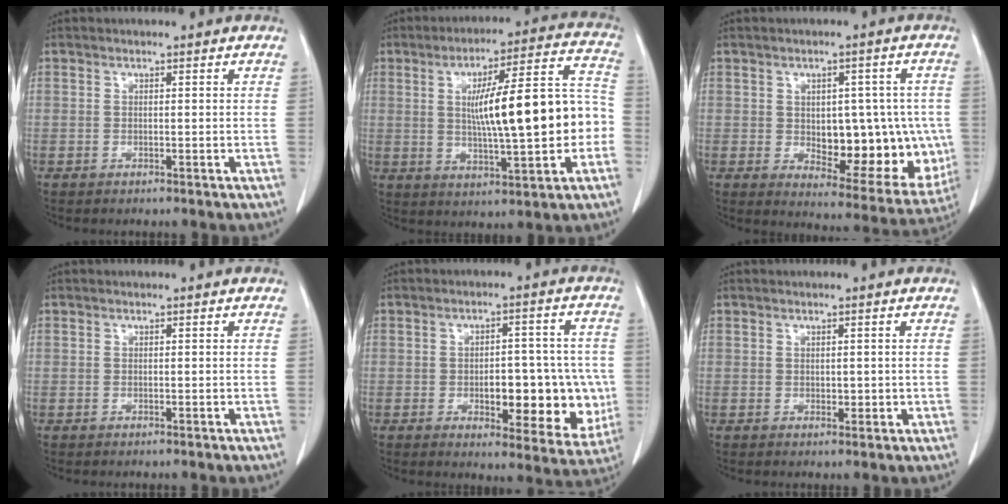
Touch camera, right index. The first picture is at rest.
{"total": 17.0, "force": [-0.7, 3.1, 16.7], "torque": [-0.247, 0.032, -0.006]}
{"total": 16.1, "force": [-1.4, 8.0, 13.9], "torque": [-0.176, 0.006, 0.007]}
{"total": 0.0}
{"total": 13.5, "force": [-2.5, 5.8, 12.0], "torque": [-0.139, 0.016, -0.019]}
{"total": 1.8, "force": [-0.1, 1.1, 1.4], "torque": [-0.016, -0.001, -0.001]}